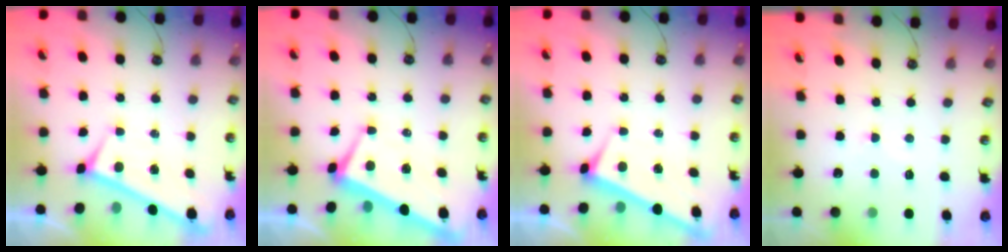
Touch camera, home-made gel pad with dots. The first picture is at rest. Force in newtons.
{"total": 1.9, "press": 1.7, "slide": 0.8}
{"total": 3.1, "press": 3.1, "slide": 0.0}
{"total": 1.5, "press": 1.4, "slide": 0.5}